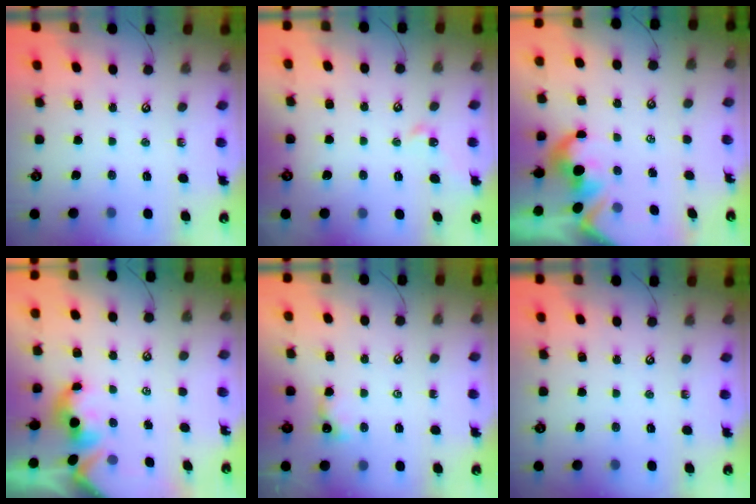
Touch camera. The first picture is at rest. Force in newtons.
{"total": 1.7, "press": 1.6, "slide": 0.6}
{"total": 1.7, "press": 1.3, "slide": 1.1}
{"total": 1.0, "press": 0.7, "slide": 0.7}
{"total": 0.9, "press": 0.8, "slide": 0.3}
{"total": 0.0}